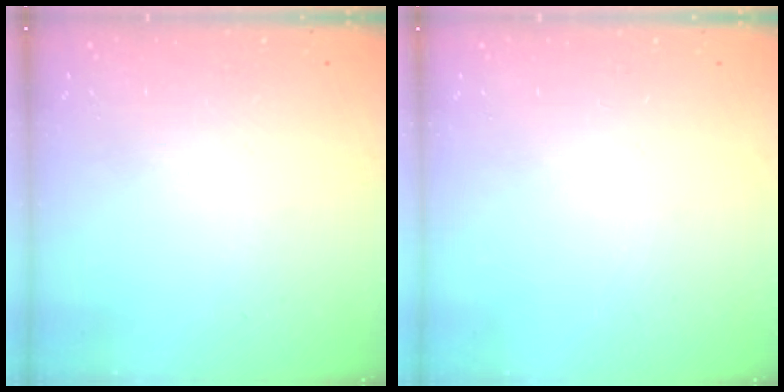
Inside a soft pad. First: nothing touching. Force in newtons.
{"total": 0.0}